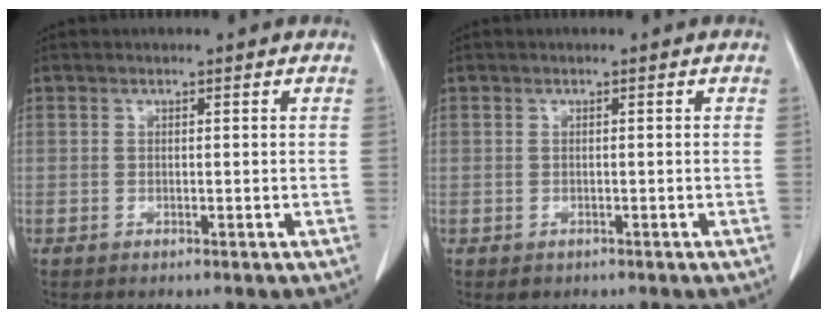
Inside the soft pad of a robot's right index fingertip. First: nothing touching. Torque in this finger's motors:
{"motor_torque": [-0.73, 0.20, -0.25, -0.12]}